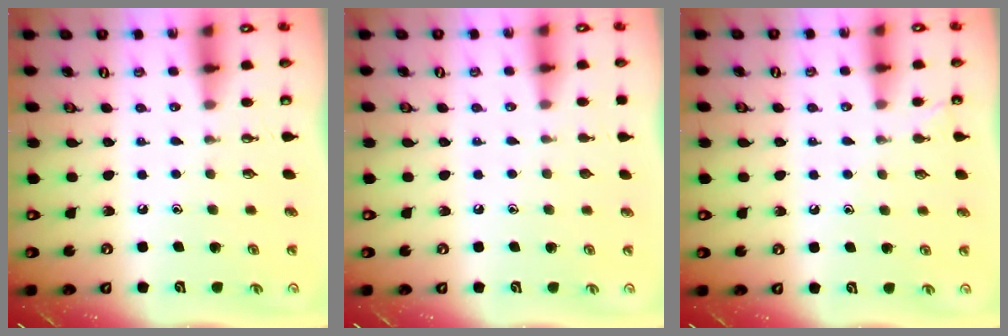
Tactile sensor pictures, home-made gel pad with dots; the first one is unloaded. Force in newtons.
{"total": 0.5, "press": 0.5, "slide": 0.1}
{"total": 2.9, "press": 2.9, "slide": 0.3}